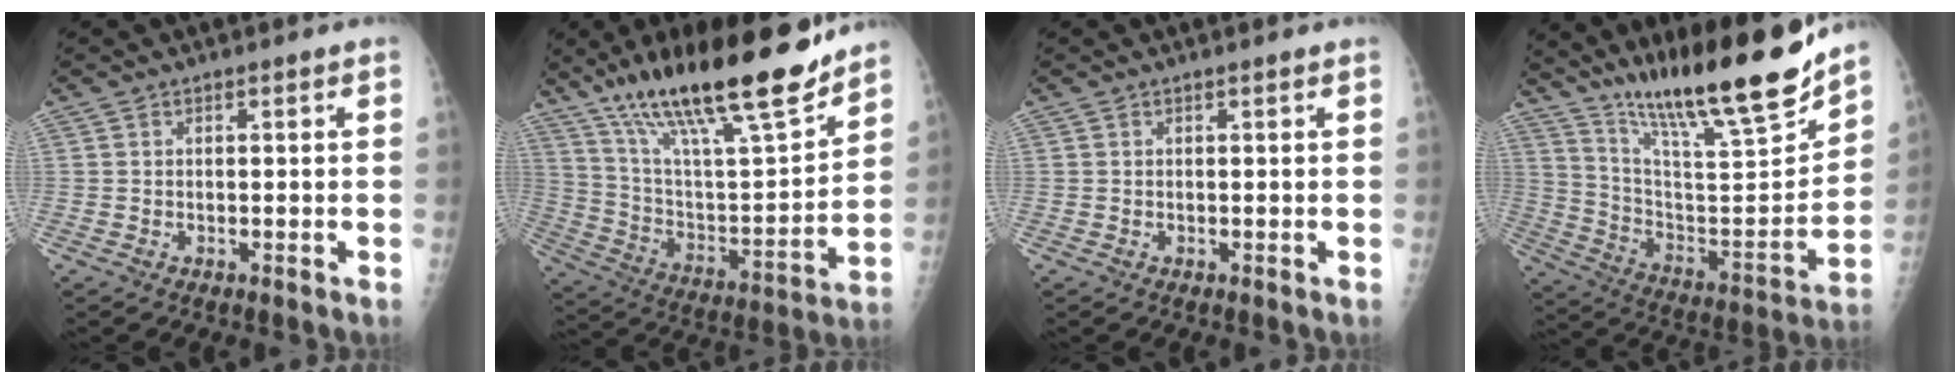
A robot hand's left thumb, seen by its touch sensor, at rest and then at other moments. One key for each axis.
{"total": 26.0, "fx": 18.7, "fy": 5.3, "fz": 17.2, "tx": -0.269, "ty": -0.068, "tz": 0.322}
{"total": 0.0}
{"total": 24.9, "fx": 19.2, "fy": 3.4, "fz": 15.5, "tx": -0.230, "ty": -0.093, "tz": 0.325}